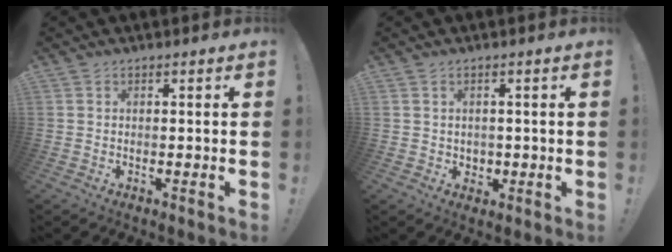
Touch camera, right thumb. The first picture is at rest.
{"total": 2.5, "force": [0.7, 2.3, 0.6], "torque": [-0.007, -0.002, 0.014]}